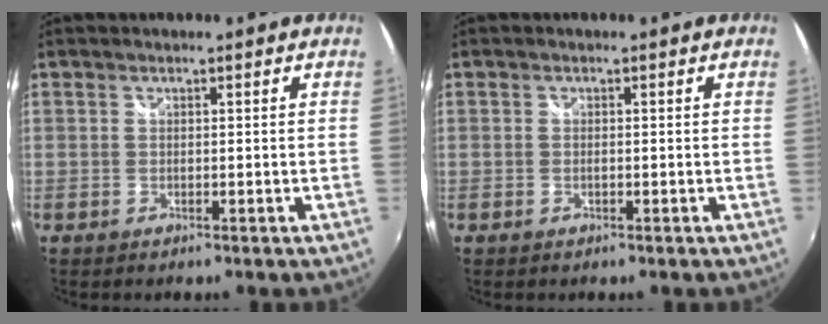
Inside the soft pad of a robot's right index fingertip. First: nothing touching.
{"total": 0.8, "force": [-0.2, 0.2, 0.7], "torque": [-0.015, -0.001, -0.005]}